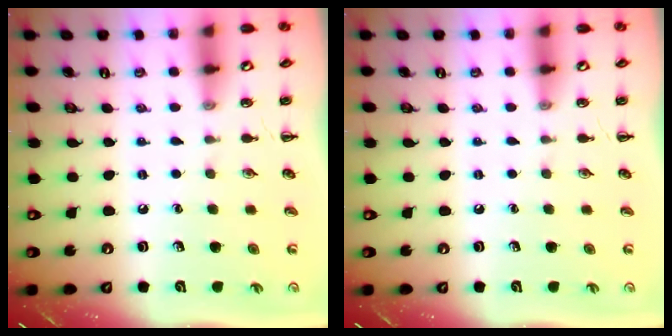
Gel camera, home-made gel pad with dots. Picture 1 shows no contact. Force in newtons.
{"total": 0.0}